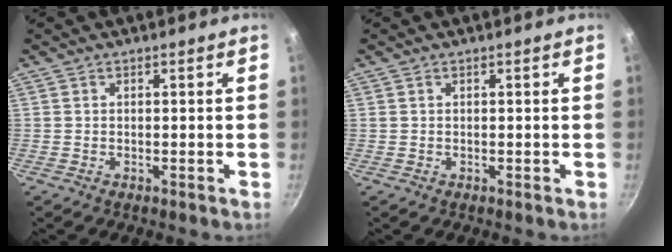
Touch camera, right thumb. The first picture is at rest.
{"total": 0.0}